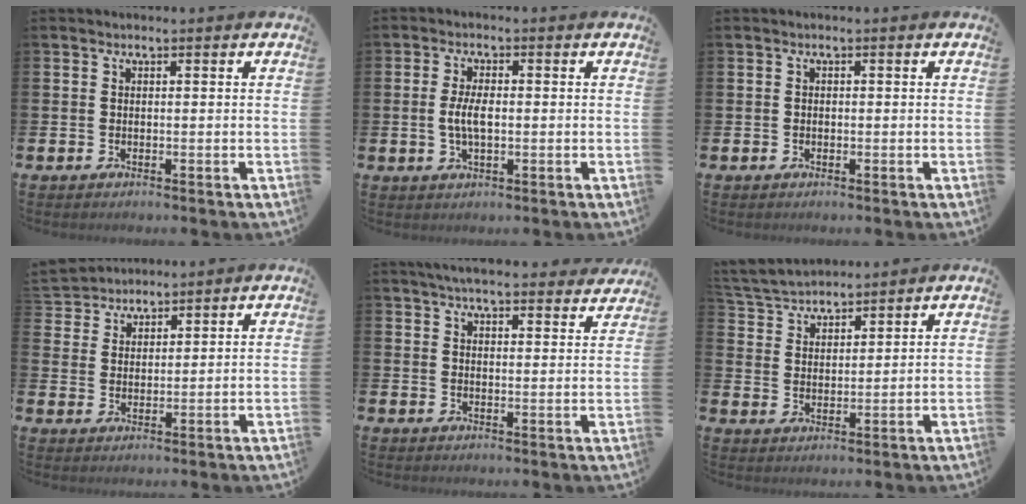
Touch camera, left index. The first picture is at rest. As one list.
[{"total": 4.0, "force": [-0.1, 1.7, 3.6], "torque": [-0.069, 0.000, -0.007]}, {"total": 0.5, "force": [-0.2, 0.5, 0.2], "torque": [-0.006, 0.005, -0.005]}, {"total": 4.0, "force": [3.7, 1.0, -0.8], "torque": [-0.007, -0.016, 0.070]}, {"total": 5.2, "force": [4.9, 0.7, 1.5], "torque": [-0.040, -0.021, 0.089]}, {"total": 5.0, "force": [4.9, 1.0, 0.2], "torque": [-0.031, -0.023, 0.088]}]